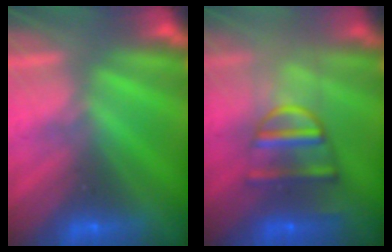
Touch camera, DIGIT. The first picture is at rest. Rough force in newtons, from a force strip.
{"total": 5.9}